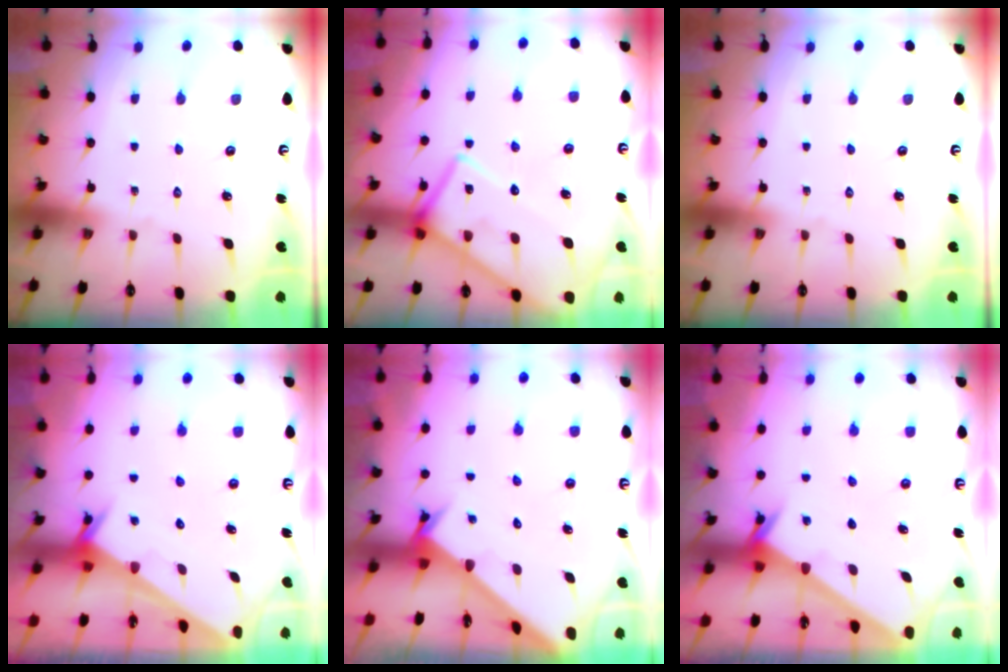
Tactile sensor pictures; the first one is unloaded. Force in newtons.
{"total": 14.7, "press": 14.6, "slide": 1.2}
{"total": 0.0}
{"total": 2.4, "press": 2.4, "slide": 0.1}
{"total": 2.7, "press": 2.7, "slide": 0.3}
{"total": 2.4, "press": 2.4, "slide": 0.2}